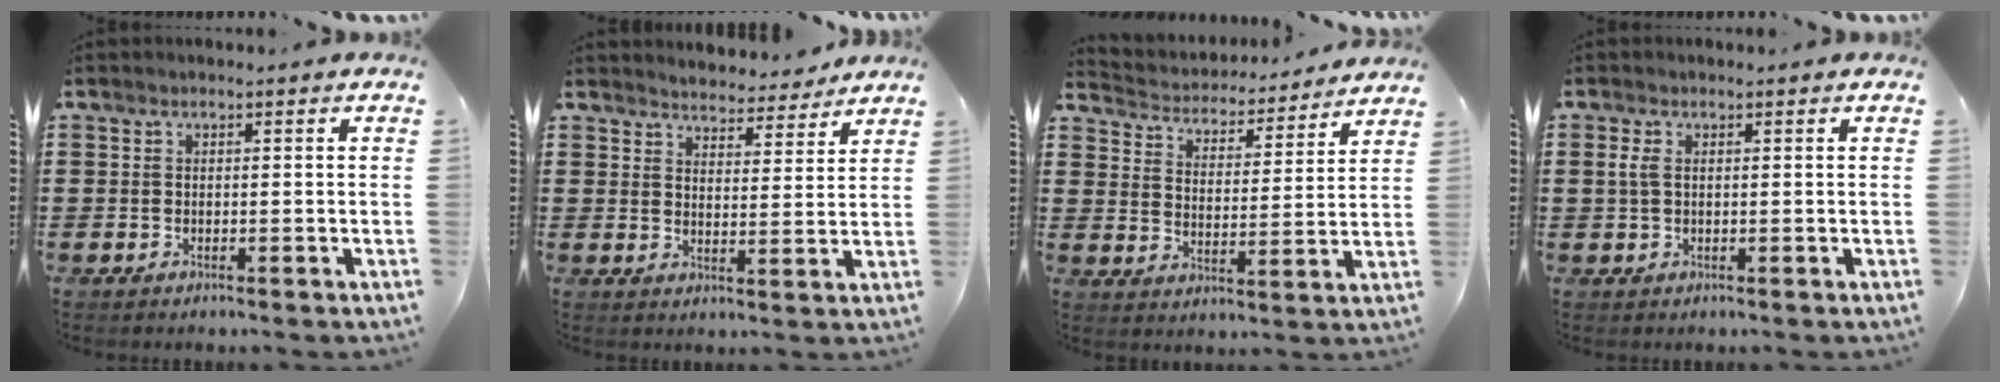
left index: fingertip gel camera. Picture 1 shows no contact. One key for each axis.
{"total": 4.3, "fx": 4.3, "fy": 0.1, "fz": 0.1, "tx": -0.013, "ty": -0.026, "tz": 0.074}
{"total": 3.6, "fx": 3.6, "fy": 0.3, "fz": -0.2, "tx": -0.022, "ty": -0.033, "tz": 0.055}
{"total": 1.9, "fx": 0.4, "fy": 1.0, "fz": 1.6, "tx": -0.044, "ty": 0.003, "tz": 0.004}